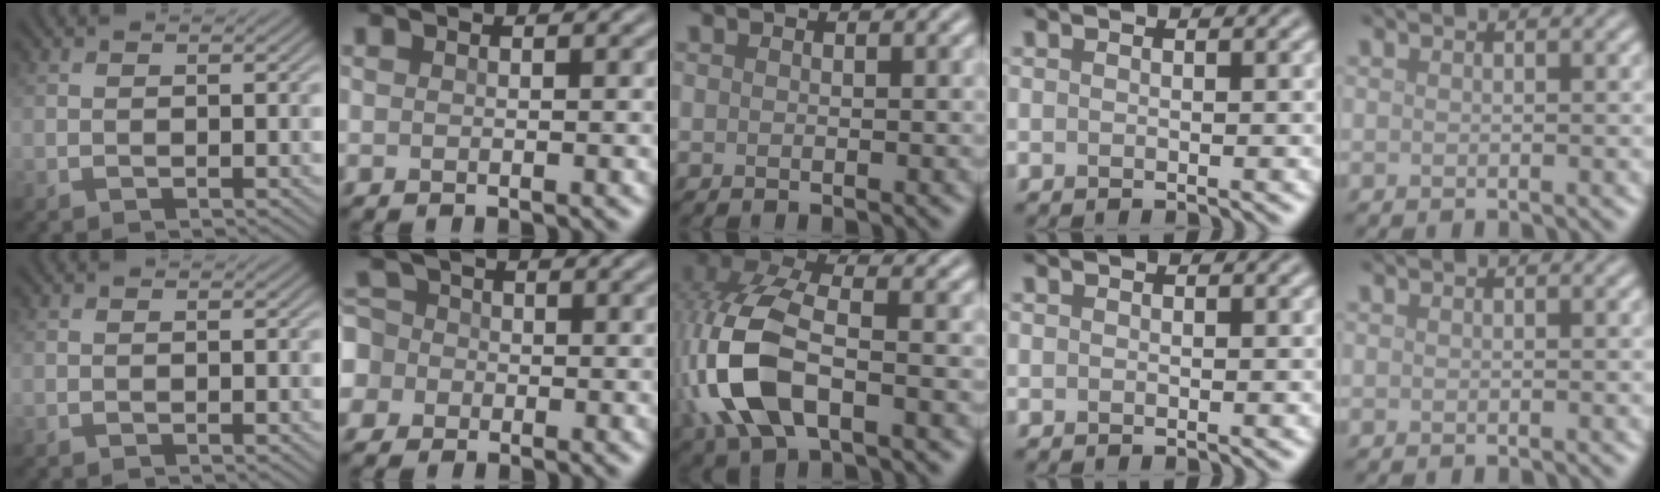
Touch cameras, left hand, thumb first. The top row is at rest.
{"index": {"total": 6.5, "force": [-1.7, 5.9, 2.2], "torque": [-0.057, 0.013, -0.066]}, "middle": {"total": 9.8, "force": [-2.8, 5.1, 7.9], "torque": [-0.193, 0.008, -0.065]}}